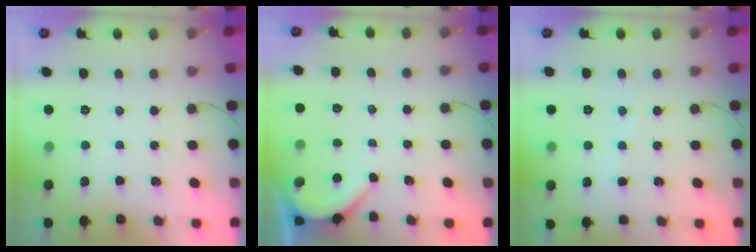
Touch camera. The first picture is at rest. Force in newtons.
{"total": 2.1, "press": 2.1, "slide": 0.3}
{"total": 1.5, "press": 1.4, "slide": 0.3}